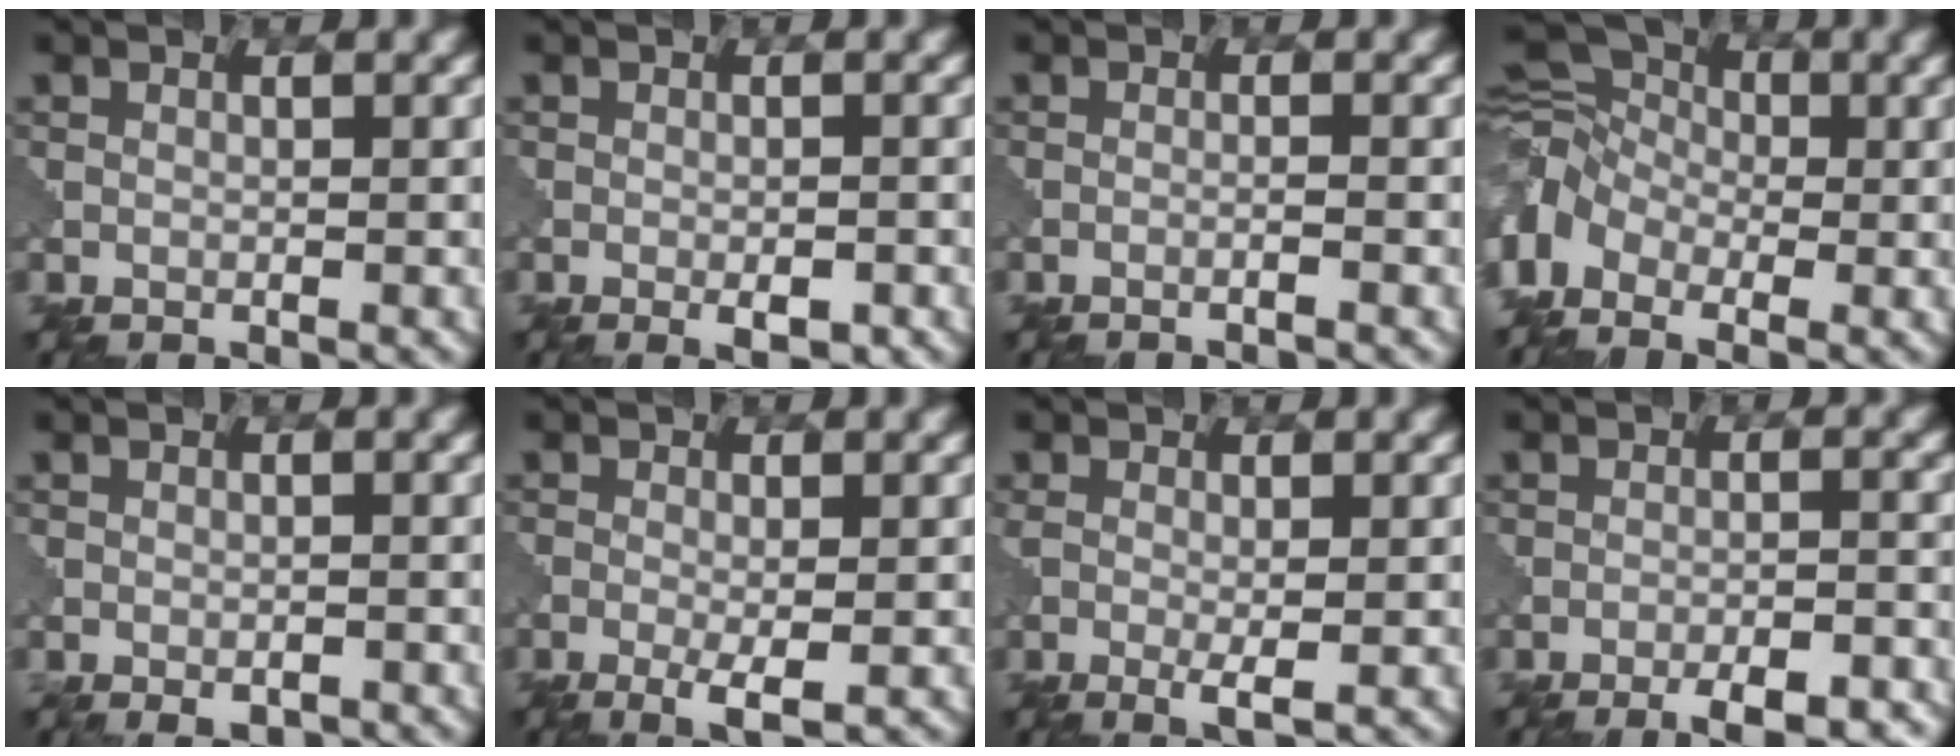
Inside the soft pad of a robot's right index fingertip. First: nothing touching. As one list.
[{"total": 1.3, "force": [-1.1, 0.0, 0.8], "torque": [-0.012, -0.004, -0.009]}, {"total": 1.1, "force": [-0.7, 0.3, 0.8], "torque": [0.014, -0.002, -0.039]}, {"total": 5.4, "force": [-1.8, 3.9, 3.2], "torque": [-0.083, 0.011, -0.037]}, {"total": 1.2, "force": [-1.2, 0.3, 0.3], "torque": [-0.008, -0.008, -0.008]}, {"total": 2.4, "force": [-1.3, 0.3, 2.0], "torque": [-0.043, -0.010, -0.019]}, {"total": 1.9, "force": [-0.6, 0.2, 1.8], "torque": [-0.040, -0.005, -0.008]}, {"total": 5.9, "force": [-5.0, 1.4, 2.7], "torque": [-0.016, 0.005, -0.060]}]